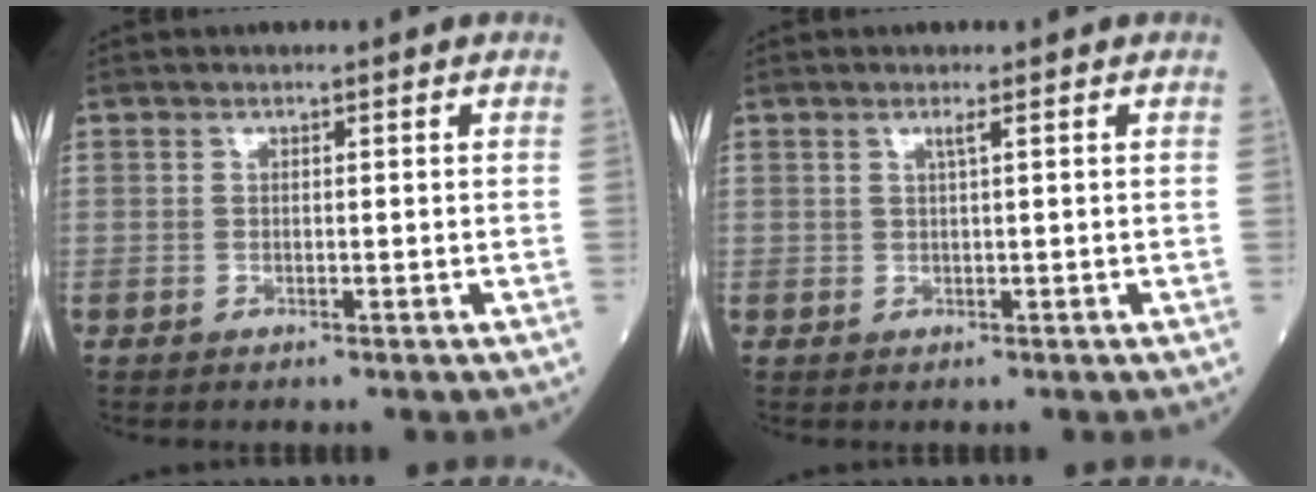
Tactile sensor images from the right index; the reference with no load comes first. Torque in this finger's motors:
{"motor_torque": [0.18, 0.04, 0.10, 0.03]}